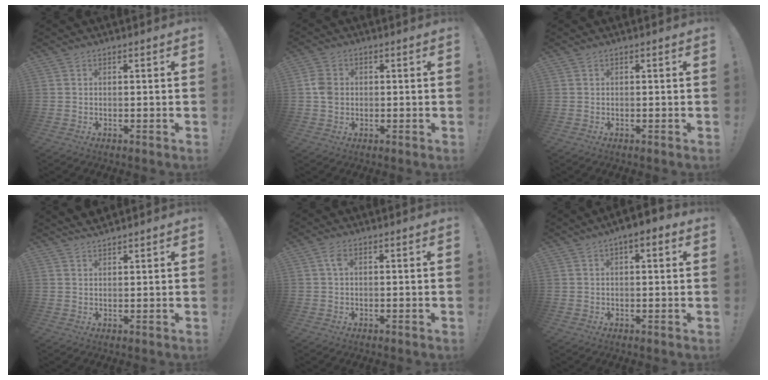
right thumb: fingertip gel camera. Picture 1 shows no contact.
{"total": 5.2, "force": [-0.2, 4.3, 3.0], "torque": [-0.054, 0.005, -0.002]}
{"total": 0.0}
{"total": 2.8, "force": [2.8, 0.4, 0.5], "torque": [-0.010, -0.014, 0.050]}
{"total": 2.4, "force": [0.6, 1.2, 2.0], "torque": [-0.035, 0.002, 0.010]}
{"total": 3.9, "force": [1.4, 1.4, 3.3], "torque": [-0.042, -0.002, 0.019]}